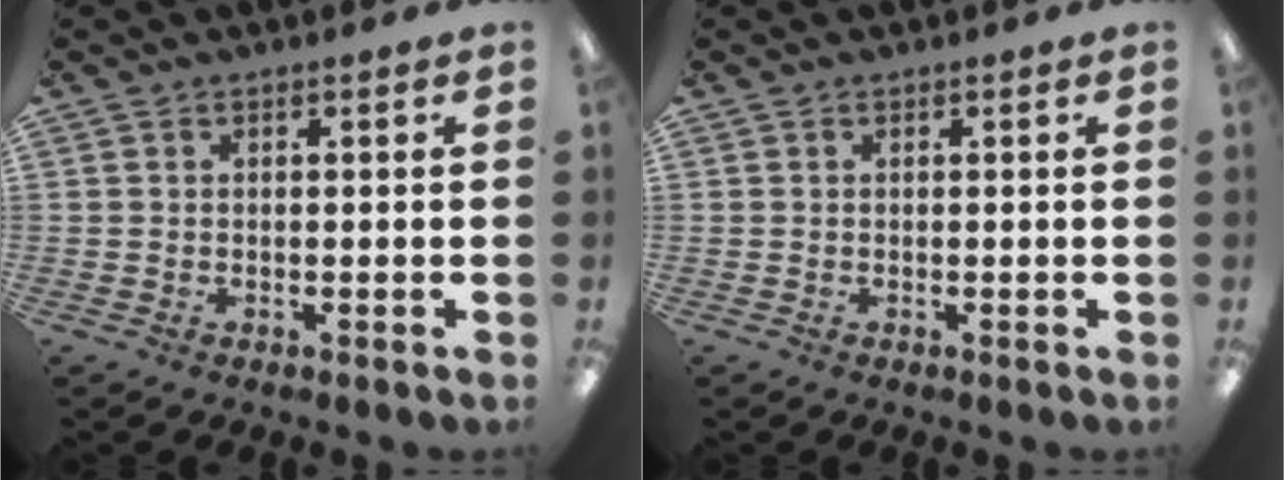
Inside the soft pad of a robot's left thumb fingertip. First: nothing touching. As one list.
[{"total": 0.0}]